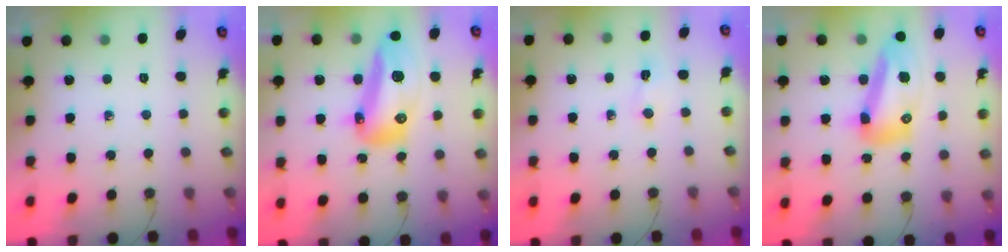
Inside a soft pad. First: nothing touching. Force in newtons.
{"total": 19.4, "press": 18.6, "slide": 5.8}
{"total": 2.2, "press": 2.1, "slide": 0.7}
{"total": 16.4, "press": 16.2, "slide": 2.1}